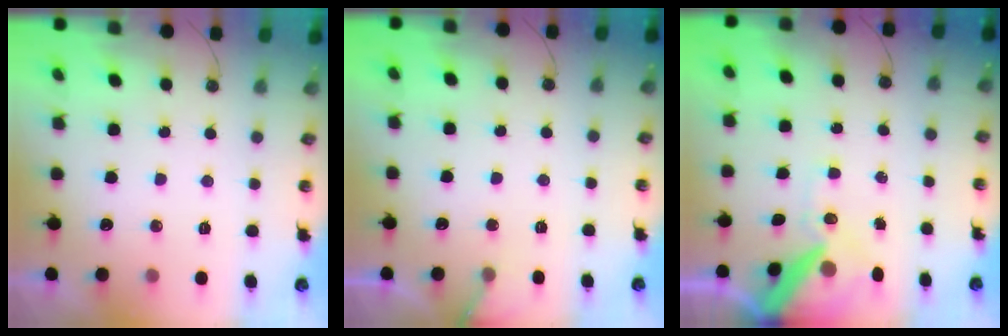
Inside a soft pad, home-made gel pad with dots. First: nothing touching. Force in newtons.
{"total": 4.9, "press": 4.9, "slide": 0.3}
{"total": 12.8, "press": 12.6, "slide": 1.7}